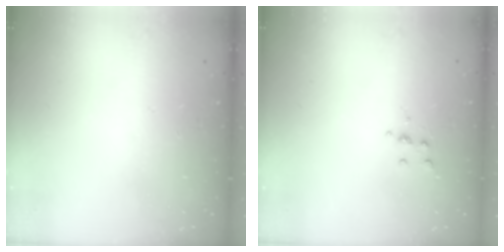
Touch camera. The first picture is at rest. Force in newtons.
{"total": 4.0, "press": 3.9, "slide": 0.9}